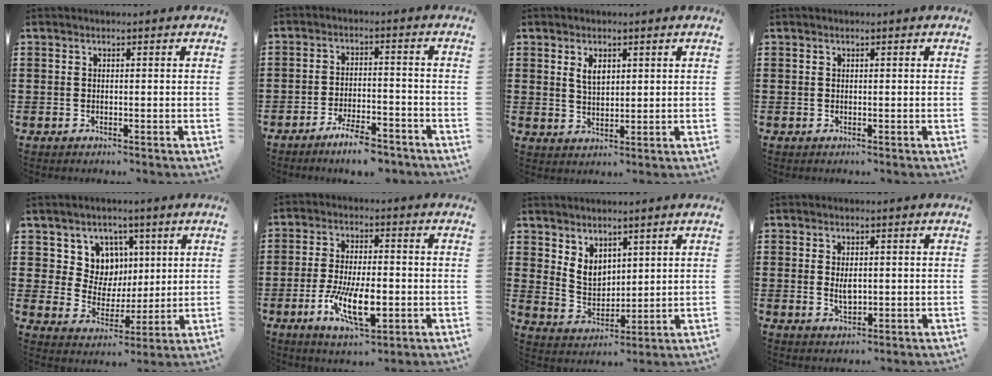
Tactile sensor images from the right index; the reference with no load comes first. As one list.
[{"total": 5.7, "force": [-5.0, 0.8, 2.8], "torque": [-0.049, 0.000, -0.092]}, {"total": 3.1, "force": [1.5, 1.6, 2.2], "torque": [-0.048, 0.005, 0.027]}, {"total": 0.0}, {"total": 7.7, "force": [3.0, 7.0, 1.4], "torque": [-0.064, -0.011, 0.057]}, {"total": 10.0, "force": [-3.0, 3.8, 8.8], "torque": [-0.183, -0.015, -0.050]}, {"total": 5.1, "force": [3.2, 3.4, 2.0], "torque": [-0.054, -0.001, 0.061]}, {"total": 2.8, "force": [0.2, 1.3, 2.5], "torque": [-0.043, -0.002, 0.002]}]